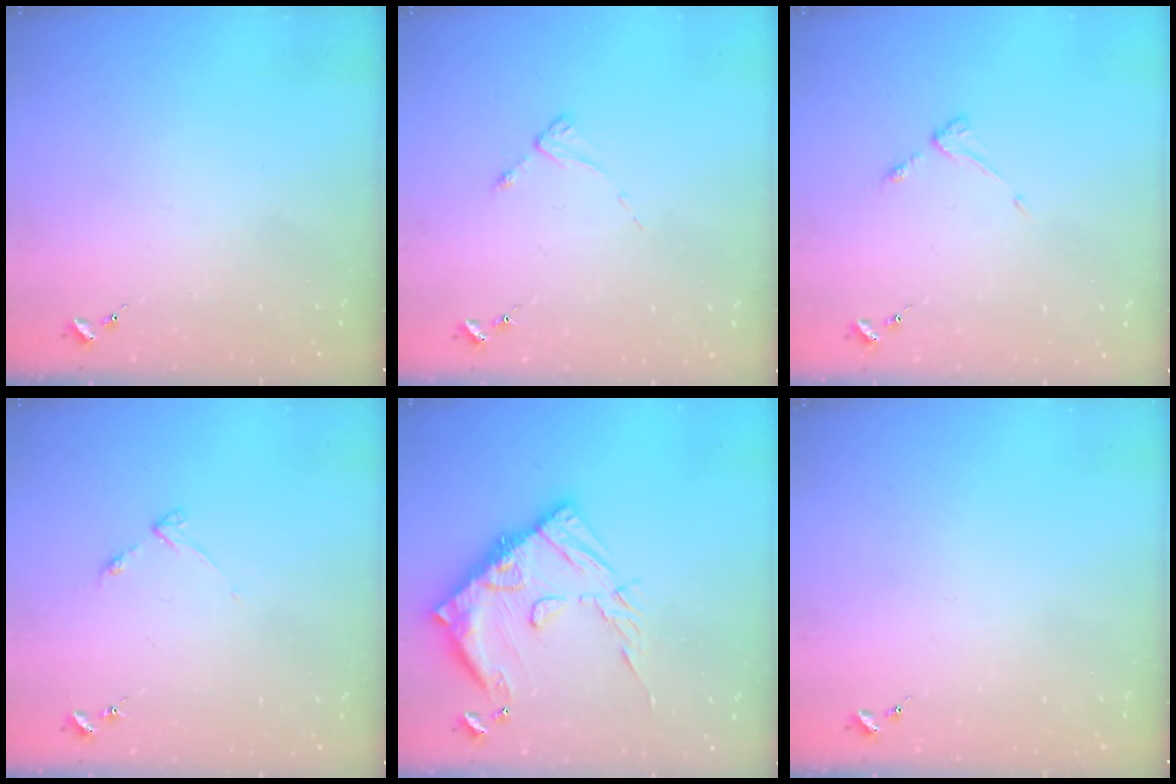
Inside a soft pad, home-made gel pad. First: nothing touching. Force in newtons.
{"total": 2.5, "press": 2.5, "slide": 0.3}
{"total": 4.7, "press": 4.7, "slide": 0.7}
{"total": 4.2, "press": 4.1, "slide": 0.4}
{"total": 19.6, "press": 19.5, "slide": 2.0}
{"total": 0.0}